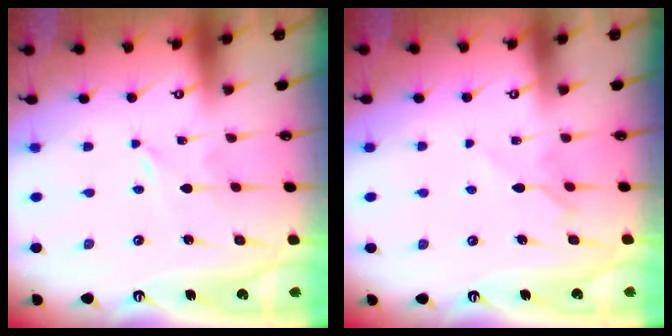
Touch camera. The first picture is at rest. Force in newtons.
{"total": 6.2, "press": 6.1, "slide": 0.9}